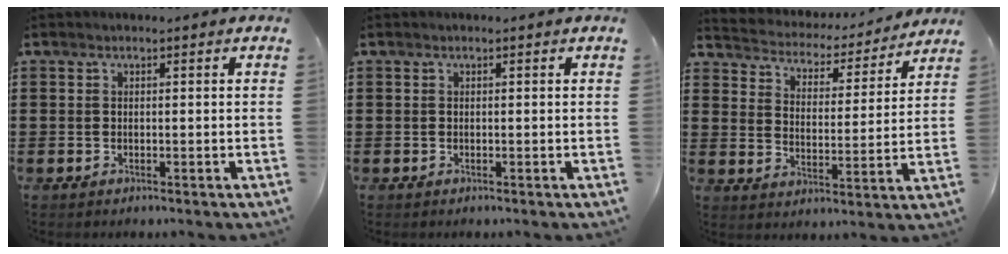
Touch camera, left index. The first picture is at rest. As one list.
[{"total": 0.0}, {"total": 3.3, "force": [3.2, 0.5, -0.2], "torque": [-0.022, -0.030, 0.047]}]